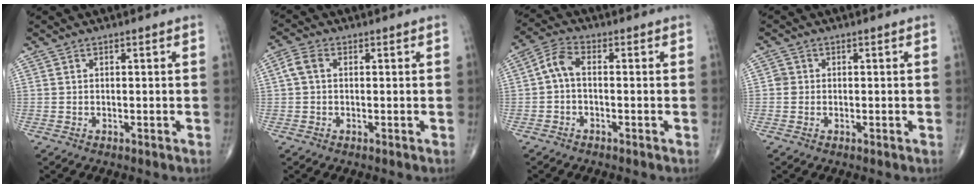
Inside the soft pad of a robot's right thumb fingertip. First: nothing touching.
{"total": 3.3, "force": [0.5, 2.3, 2.3], "torque": [-0.051, 0.014, 0.007]}
{"total": 4.4, "force": [-0.5, 2.3, 3.7], "torque": [-0.075, 0.017, -0.020]}
{"total": 1.6, "force": [-0.1, 1.5, 0.4], "torque": [0.002, 0.004, -0.003]}